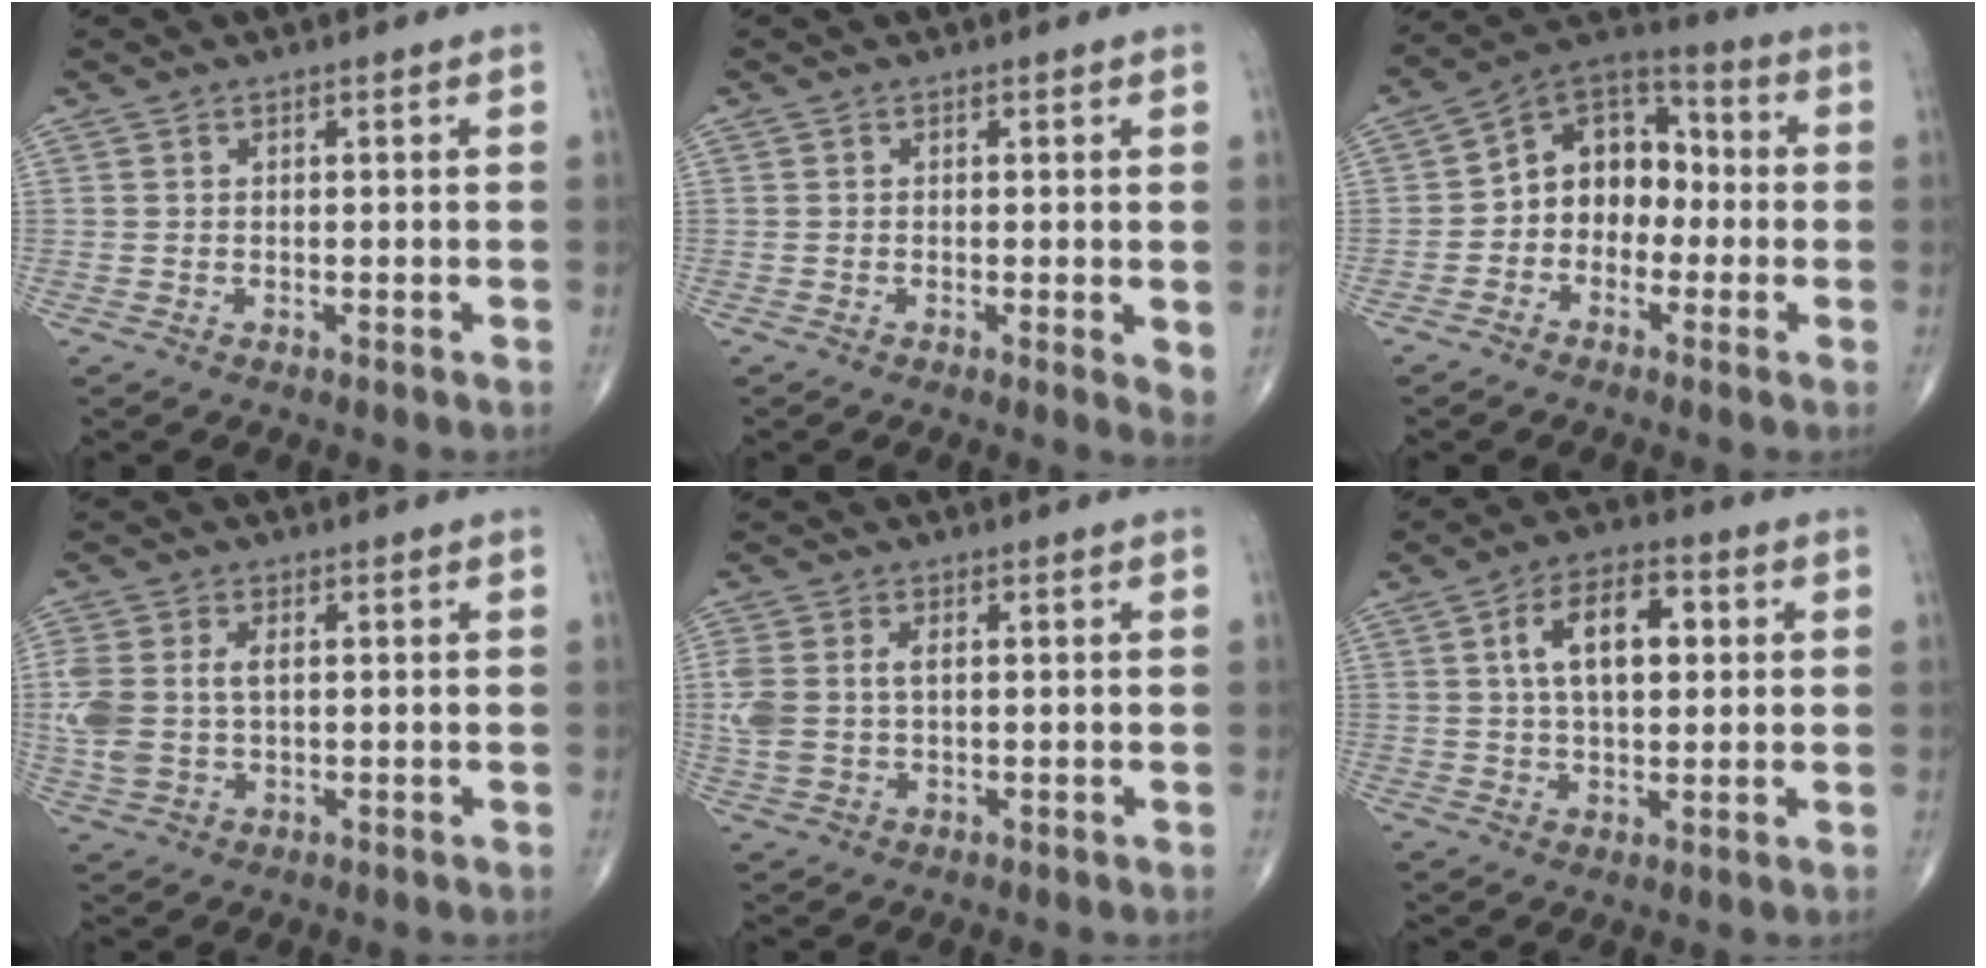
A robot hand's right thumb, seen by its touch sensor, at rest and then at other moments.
{"total": 2.8, "force": [-0.1, 0.7, 2.7], "torque": [-0.039, -0.010, -0.007]}
{"total": 11.4, "force": [-1.5, 8.9, 7.1], "torque": [-0.071, 0.042, -0.045]}
{"total": 8.8, "force": [0.7, 5.5, 6.9], "torque": [-0.174, 0.008, 0.022]}
{"total": 6.9, "force": [0.6, 4.3, 5.4], "torque": [-0.141, 0.013, 0.018]}
{"total": 11.1, "force": [2.3, 5.9, 9.0], "torque": [-0.139, 0.009, 0.034]}